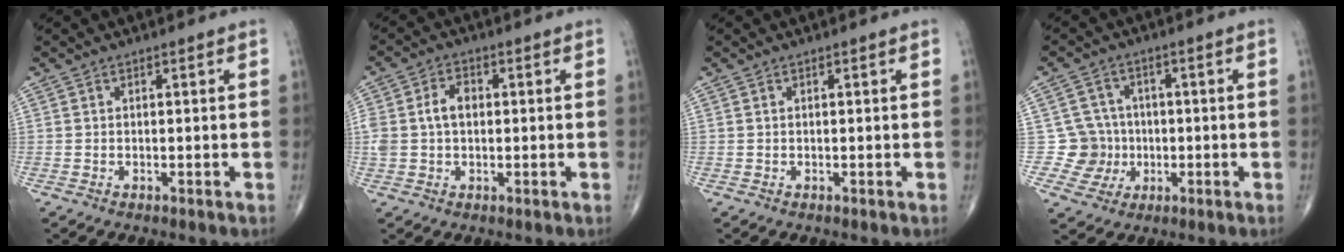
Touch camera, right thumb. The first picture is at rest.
{"total": 5.9, "force": [0.5, 4.0, 4.3], "torque": [-0.092, 0.020, 0.010]}
{"total": 0.0}
{"total": 4.4, "force": [-0.6, 4.4, -0.2], "torque": [0.033, 0.012, -0.016]}